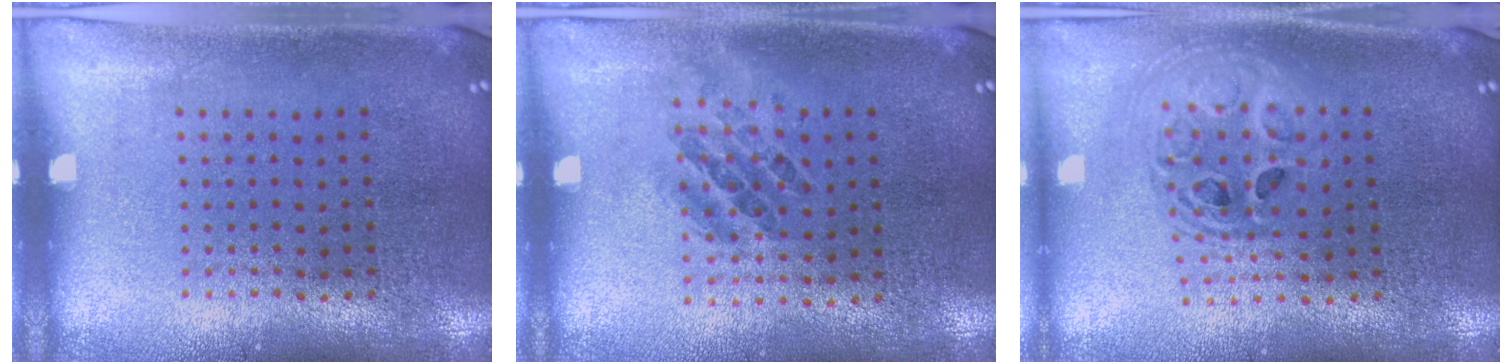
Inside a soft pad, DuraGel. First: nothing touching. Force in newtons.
{"total": 0.9, "press": 0.8, "slide": 0.5}
{"total": 2.0, "press": 1.6, "slide": 1.2}